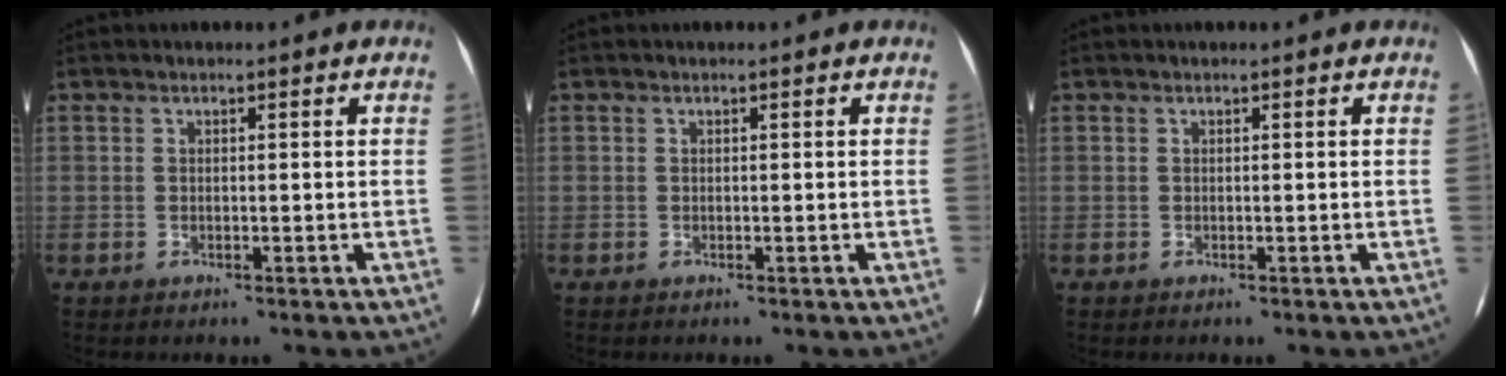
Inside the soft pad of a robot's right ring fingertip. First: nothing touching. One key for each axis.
{"total": 0.0}
{"total": 0.0}